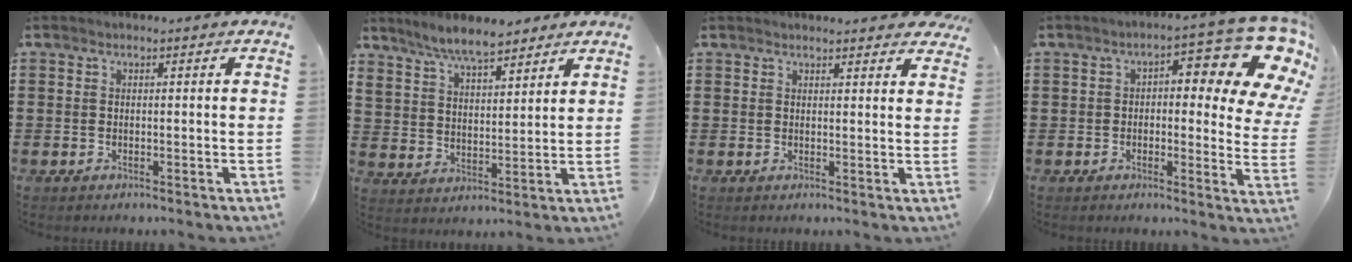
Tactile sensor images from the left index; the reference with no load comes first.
{"total": 6.7, "force": [6.1, 1.3, 2.5], "torque": [-0.067, -0.012, 0.113]}
{"total": 2.1, "force": [2.0, 0.2, 0.3], "torque": [-0.003, -0.002, 0.038]}
{"total": 13.5, "force": [6.3, 5.0, 10.9], "torque": [-0.149, -0.043, 0.101]}